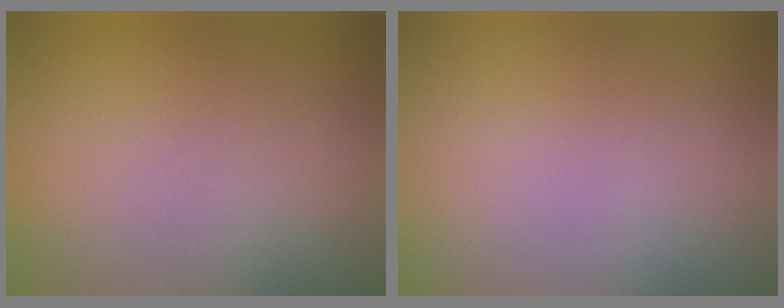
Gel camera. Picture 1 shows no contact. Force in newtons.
{"total": 0.0}